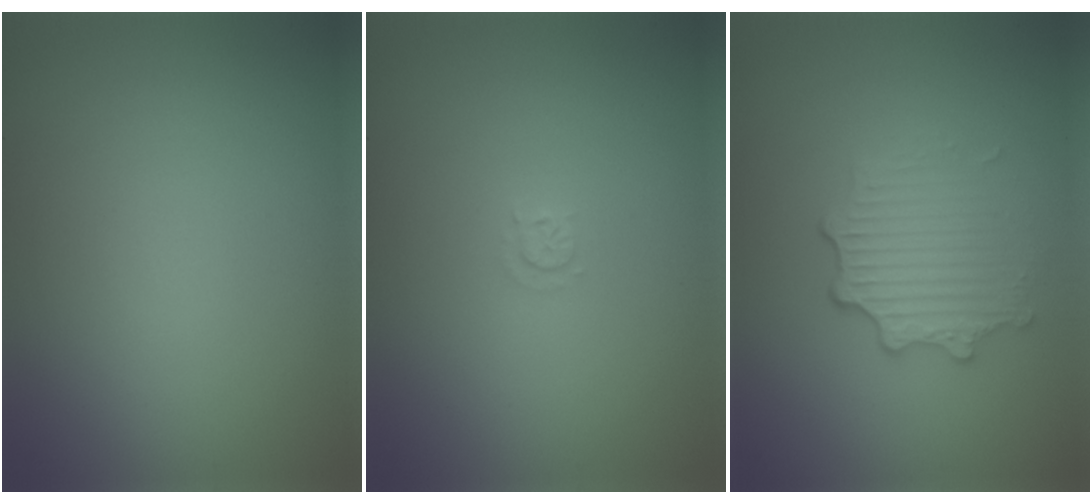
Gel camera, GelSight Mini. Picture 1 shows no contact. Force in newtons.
{"total": 0.9, "press": 0.9, "slide": 0.1}
{"total": 3.5, "press": 2.7, "slide": 2.2}